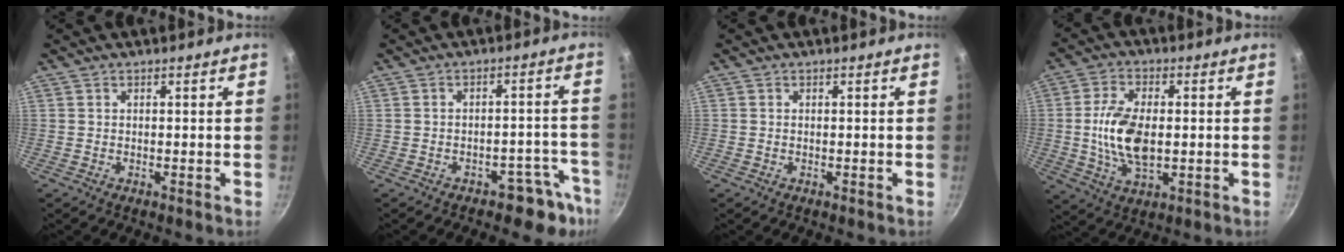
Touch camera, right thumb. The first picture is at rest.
{"total": 6.9, "force": [-5.0, 3.8, 2.8], "torque": [0.027, 0.067, -0.049]}
{"total": 0.0}
{"total": 11.8, "force": [-0.3, 6.6, 9.8], "torque": [-0.179, 0.005, -0.005]}